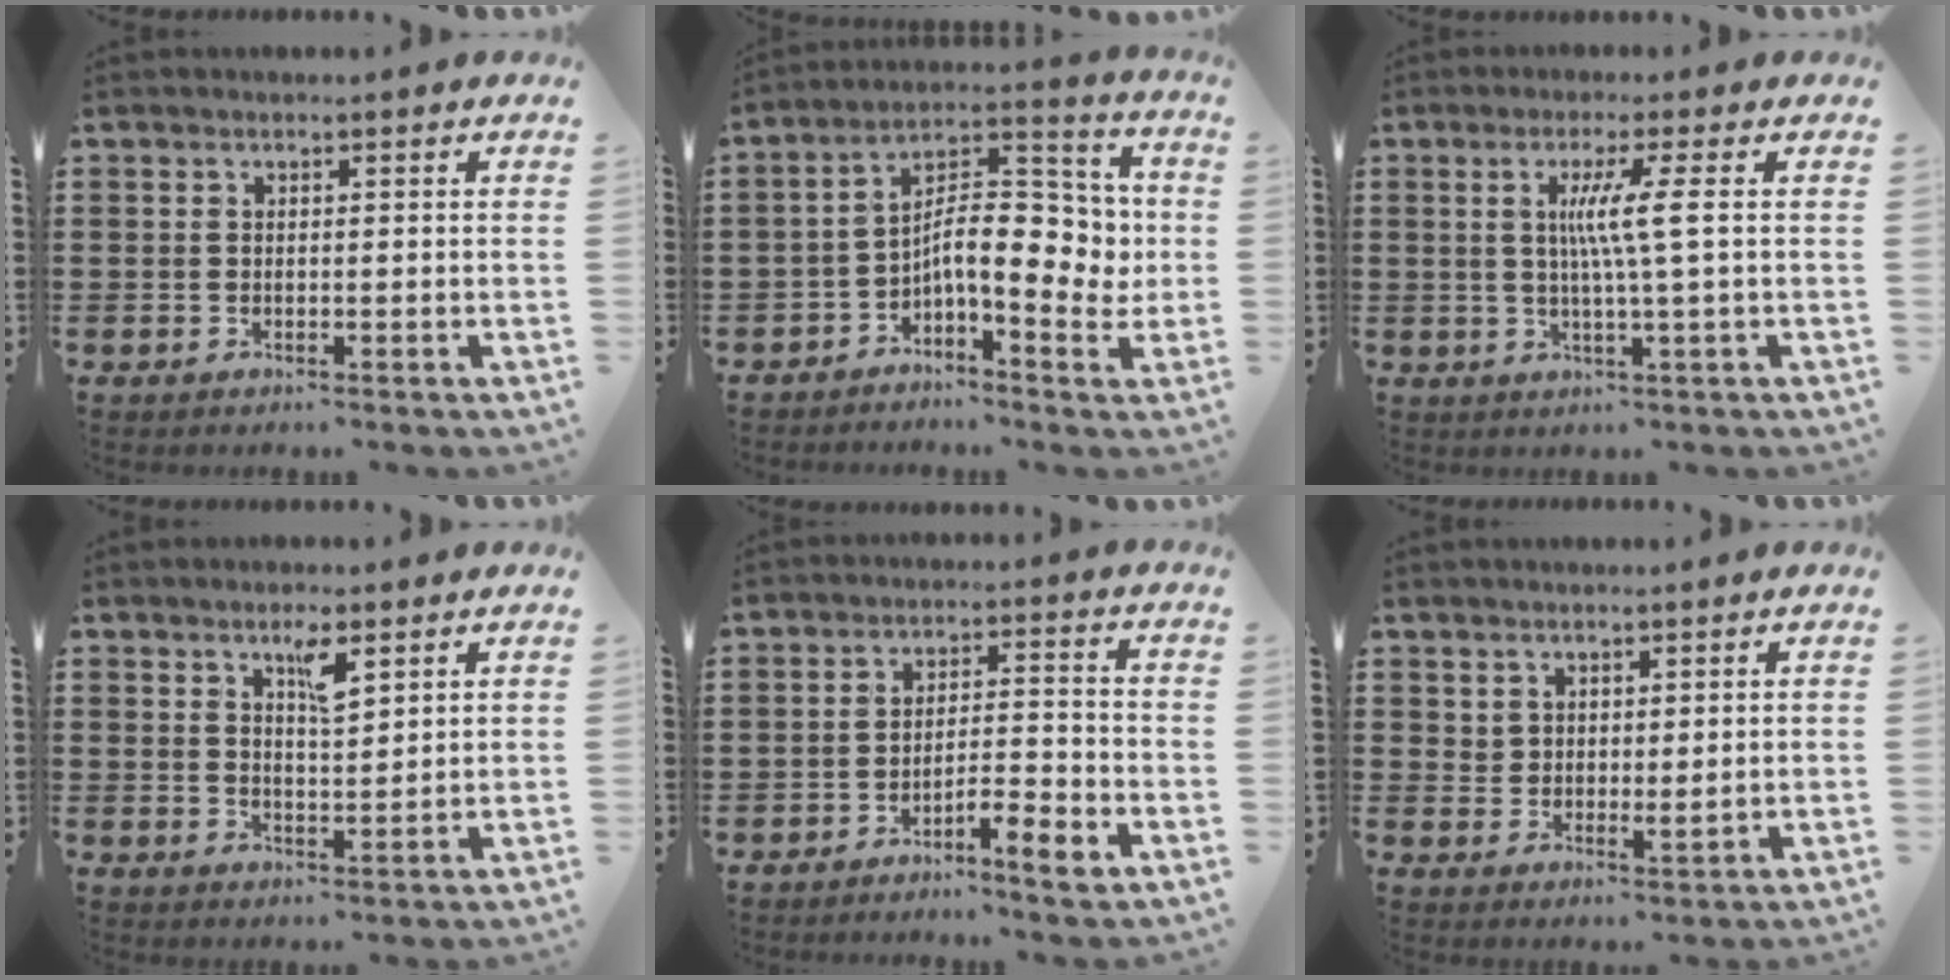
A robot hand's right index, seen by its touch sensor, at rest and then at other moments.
{"total": 10.9, "force": [-0.5, 4.7, 9.8], "torque": [-0.143, -0.011, -0.012]}
{"total": 5.9, "force": [0.7, -0.7, 5.8], "torque": [-0.111, -0.006, 0.005]}
{"total": 4.0, "force": [2.5, 1.0, 3.1], "torque": [-0.050, -0.001, 0.038]}
{"total": 4.9, "force": [-3.8, 0.5, 3.0], "torque": [-0.050, 0.003, -0.069]}
{"total": 2.6, "force": [2.4, 0.9, 0.3], "torque": [-0.011, -0.002, 0.047]}